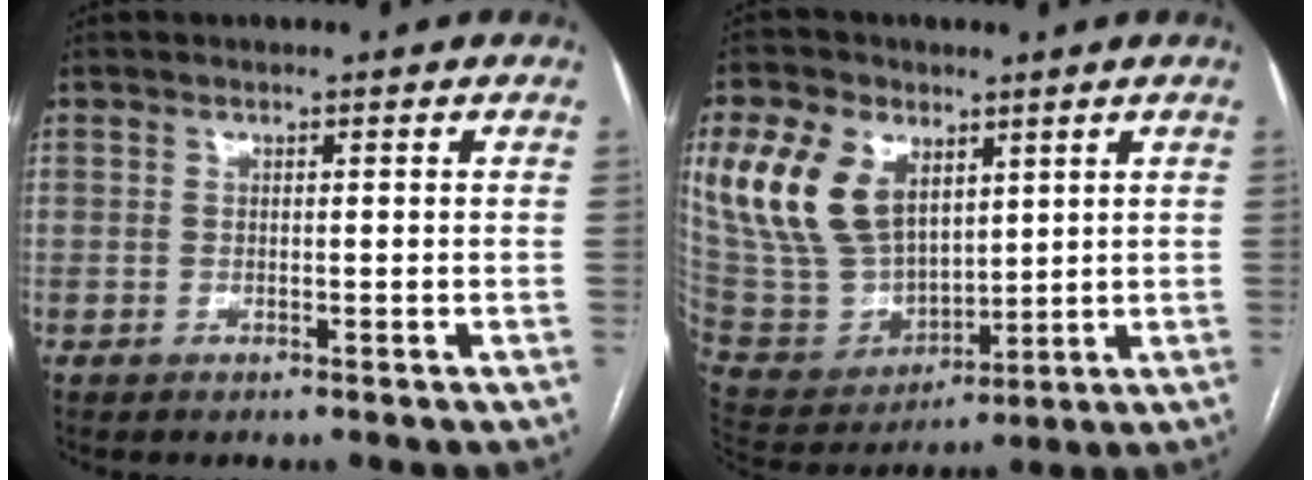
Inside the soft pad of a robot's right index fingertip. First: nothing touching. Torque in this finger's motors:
{"motor_torque": [1.23, 0.91, 0.44, 0.19]}